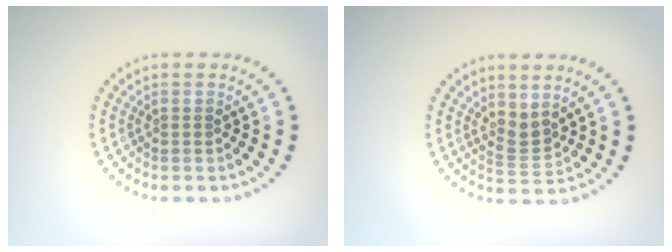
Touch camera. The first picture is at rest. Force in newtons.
{"total": 1.9, "press": 1.4, "slide": 1.4}